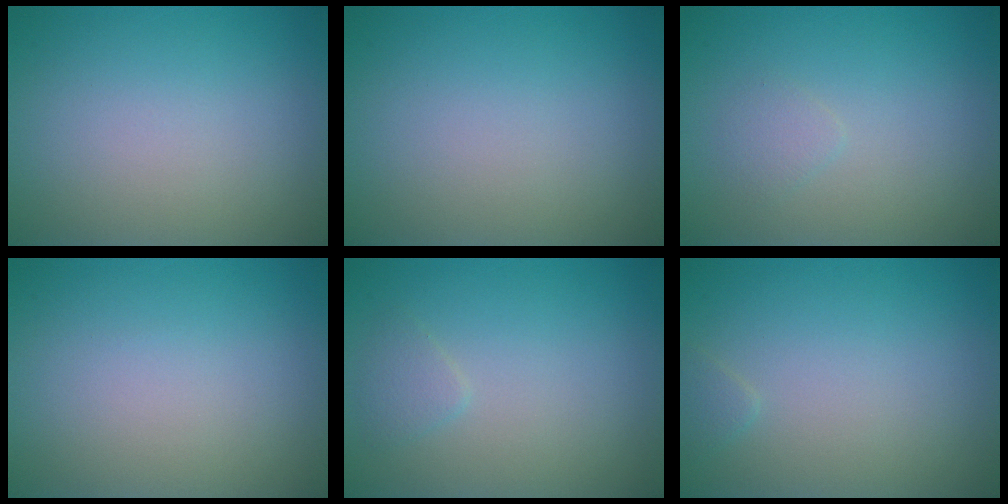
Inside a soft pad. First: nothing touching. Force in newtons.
{"total": 0.0}
{"total": 0.9, "press": 0.9, "slide": 0.0}
{"total": 0.0}
{"total": 1.1, "press": 1.1, "slide": 0.0}
{"total": 0.7, "press": 0.7, "slide": 0.0}